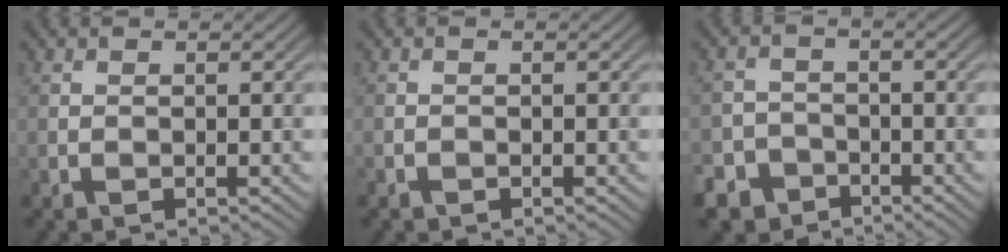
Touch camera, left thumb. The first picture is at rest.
{"total": 0.5, "force": [-0.4, 0.3, 0.1], "torque": [0.001, -0.004, -0.008]}
{"total": 6.1, "force": [-4.4, 4.2, 0.9], "torque": [-0.005, -0.013, -0.087]}